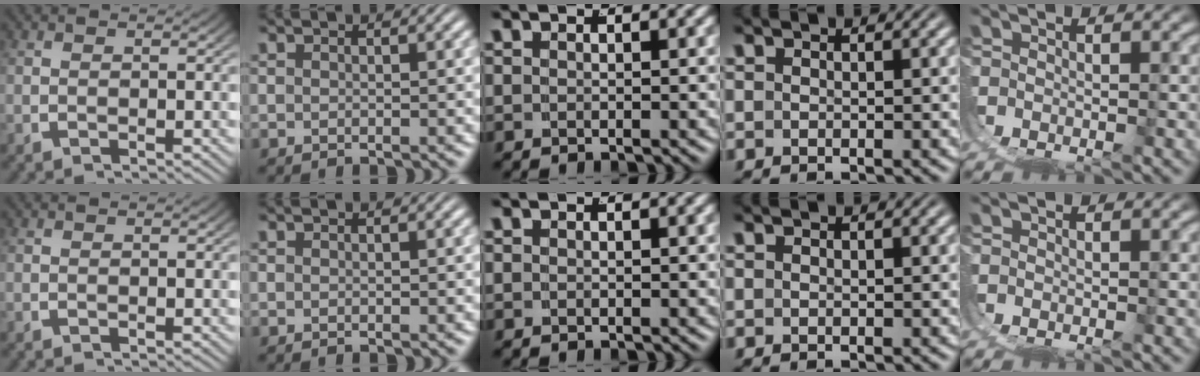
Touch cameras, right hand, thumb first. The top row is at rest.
{"index": {"total": 0.8, "force": [-0.2, -0.7, -0.3], "torque": [0.010, -0.011, 0.006]}}